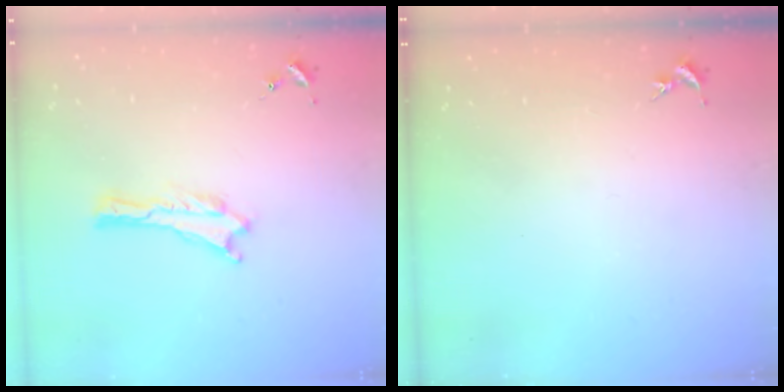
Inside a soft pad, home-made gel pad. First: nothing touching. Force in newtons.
{"total": 0.0}